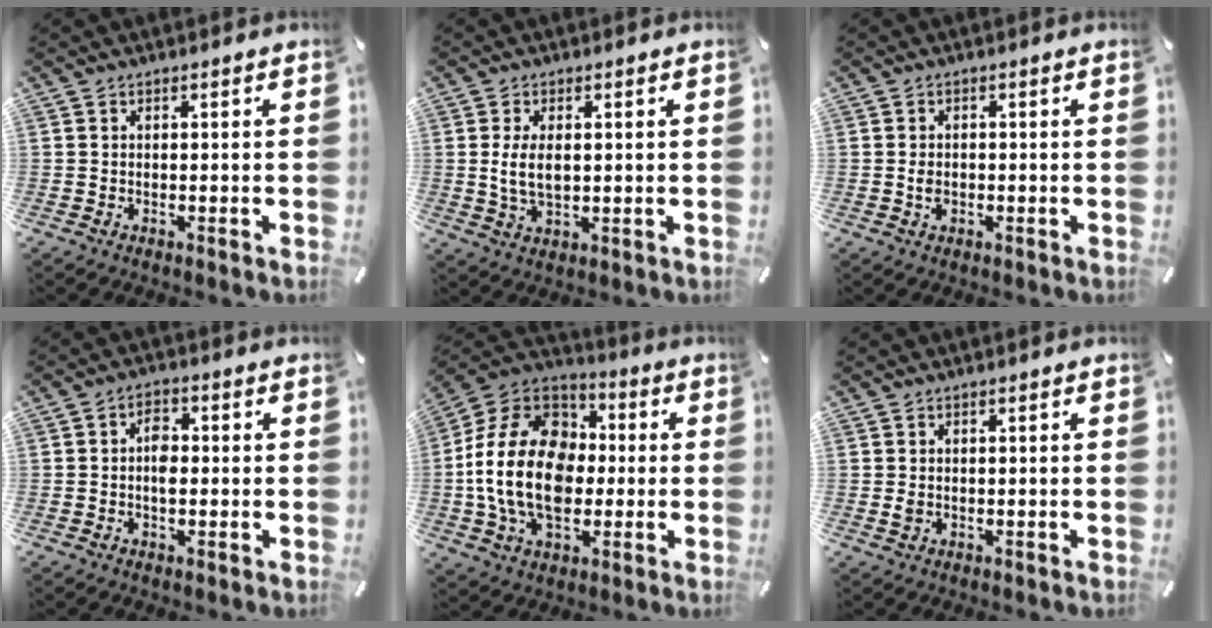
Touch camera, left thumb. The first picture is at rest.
{"total": 6.4, "force": [0.7, 3.3, 5.4], "torque": [-0.127, 0.002, 0.008]}
{"total": 1.9, "force": [-0.3, 1.3, 1.3], "torque": [-0.027, 0.002, -0.006]}
{"total": 4.1, "force": [-0.2, 2.6, 3.2], "torque": [-0.051, 0.006, -0.006]}
{"total": 20.5, "force": [-2.7, 15.5, 13.1], "torque": [-0.273, 0.016, -0.051]}
{"total": 1.0, "force": [0.0, 0.9, 0.5], "torque": [-0.004, -0.001, -0.002]}